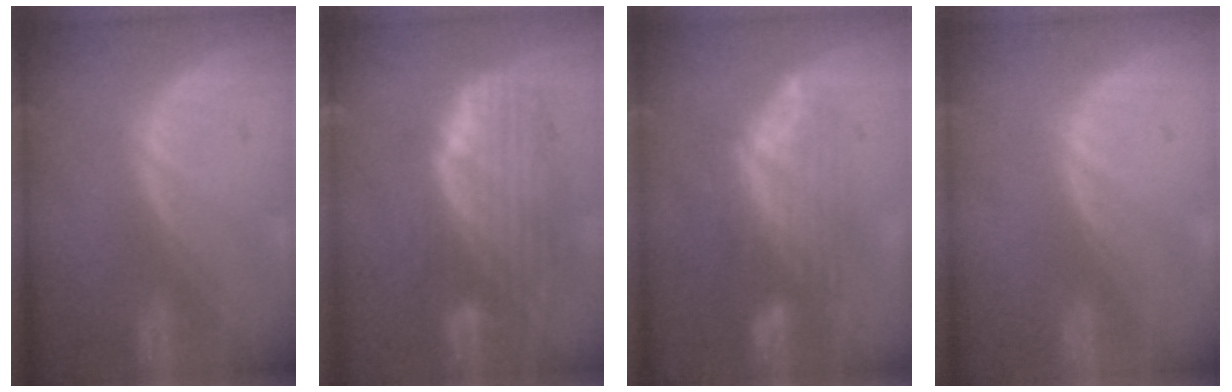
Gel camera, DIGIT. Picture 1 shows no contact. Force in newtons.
{"total": 10.0, "press": 8.9, "slide": 4.5}
{"total": 7.6, "press": 7.3, "slide": 2.2}
{"total": 0.0}